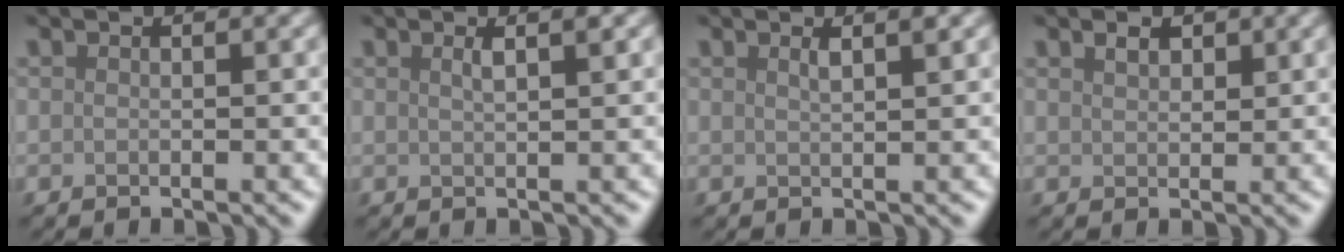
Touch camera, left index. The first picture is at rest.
{"total": 1.7, "force": [0.7, 0.4, 1.4], "torque": [-0.018, 0.003, 0.007]}
{"total": 1.4, "force": [0.8, 0.4, 1.1], "torque": [-0.012, 0.002, 0.010]}
{"total": 1.3, "force": [0.9, 0.7, 0.5], "torque": [-0.010, 0.001, 0.018]}